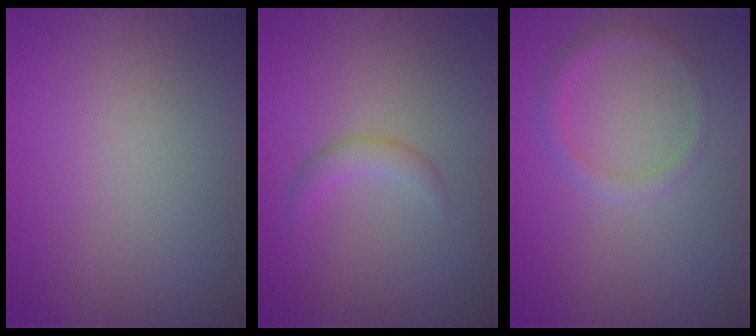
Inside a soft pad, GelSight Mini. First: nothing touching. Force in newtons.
{"total": 1.7, "press": 1.7, "slide": 0.2}
{"total": 1.8, "press": 1.8, "slide": 0.1}